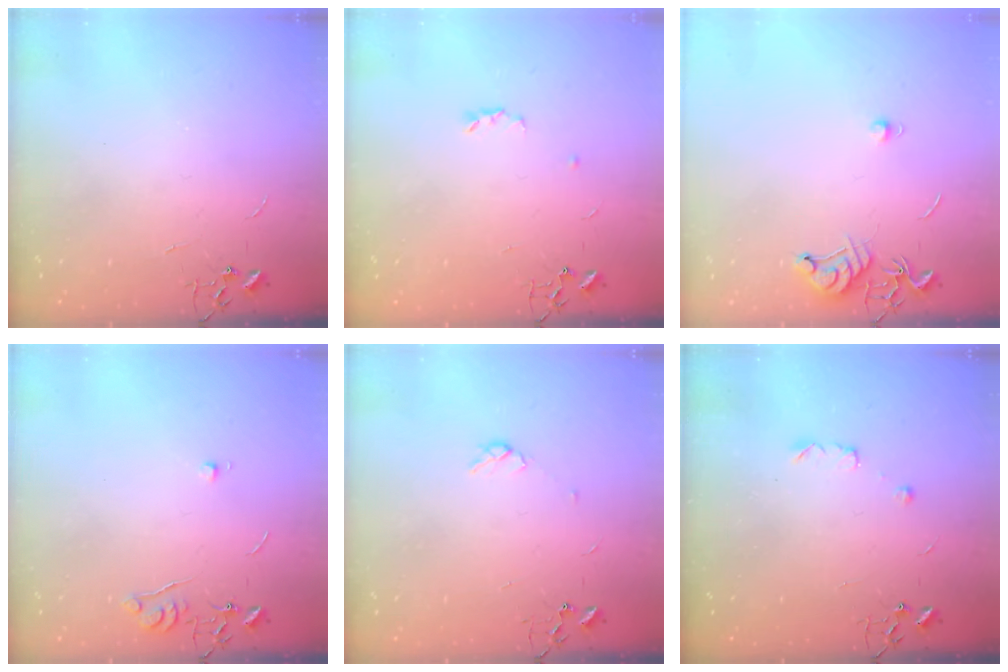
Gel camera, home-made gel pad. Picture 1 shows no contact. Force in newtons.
{"total": 3.7, "press": 3.7, "slide": 0.6}
{"total": 7.8, "press": 7.7, "slide": 1.0}
{"total": 5.2, "press": 5.2, "slide": 0.6}
{"total": 2.9, "press": 2.8, "slide": 0.5}
{"total": 5.1, "press": 4.9, "slide": 1.2}